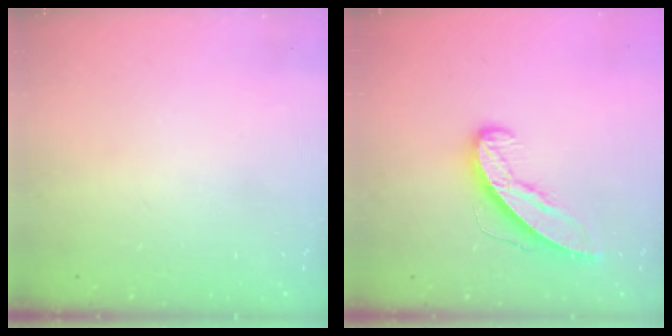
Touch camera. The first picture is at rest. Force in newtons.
{"total": 9.9, "press": 9.8, "slide": 0.8}